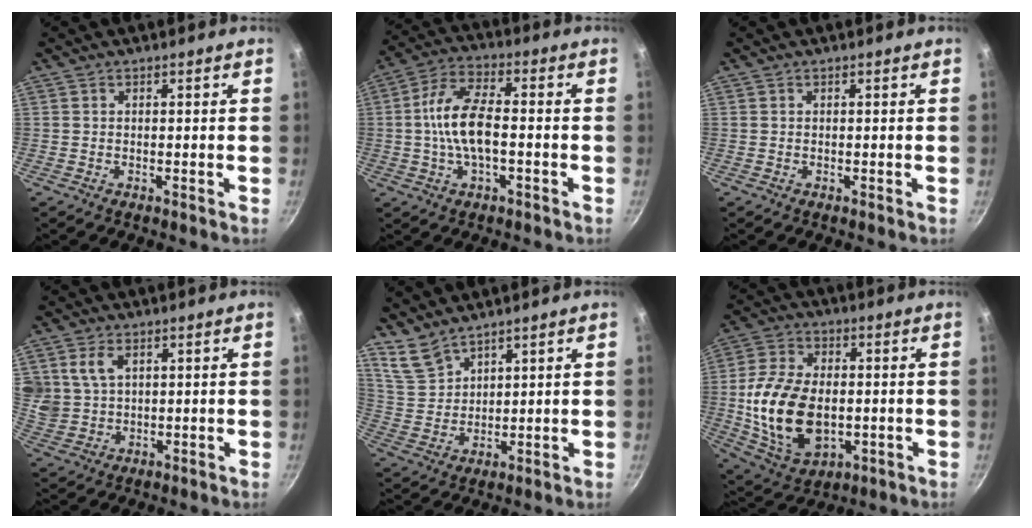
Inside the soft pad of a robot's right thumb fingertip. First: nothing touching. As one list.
[{"total": 11.1, "force": [-1.3, 5.2, 9.7], "torque": [-0.179, 0.032, -0.035]}, {"total": 0.0}, {"total": 6.7, "force": [2.6, 4.9, 3.8], "torque": [-0.059, -0.011, 0.060]}, {"total": 6.4, "force": [5.5, 2.6, 1.9], "torque": [-0.031, -0.024, 0.126]}, {"total": 18.7, "force": [-1.7, 12.0, 14.3], "torque": [-0.259, 0.004, -0.018]}]